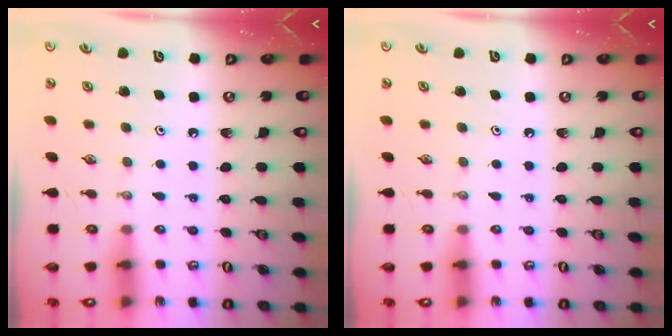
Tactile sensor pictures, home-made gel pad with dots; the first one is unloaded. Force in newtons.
{"total": 0.0}